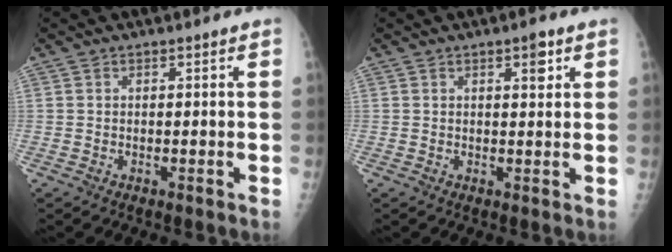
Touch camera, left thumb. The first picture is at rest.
{"total": 2.7, "force": [1.4, 1.0, 2.0], "torque": [-0.017, -0.004, 0.018]}